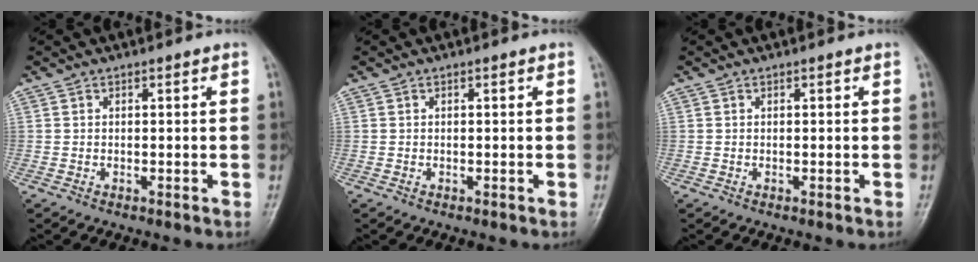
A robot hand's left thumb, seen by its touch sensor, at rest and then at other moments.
{"total": 0.0}
{"total": 0.0}